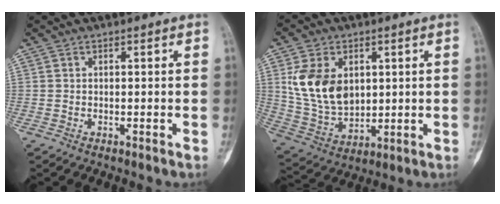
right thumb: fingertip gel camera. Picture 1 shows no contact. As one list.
[{"total": 14.0, "force": [3.2, 9.6, 9.6], "torque": [-0.157, -0.015, 0.076]}]